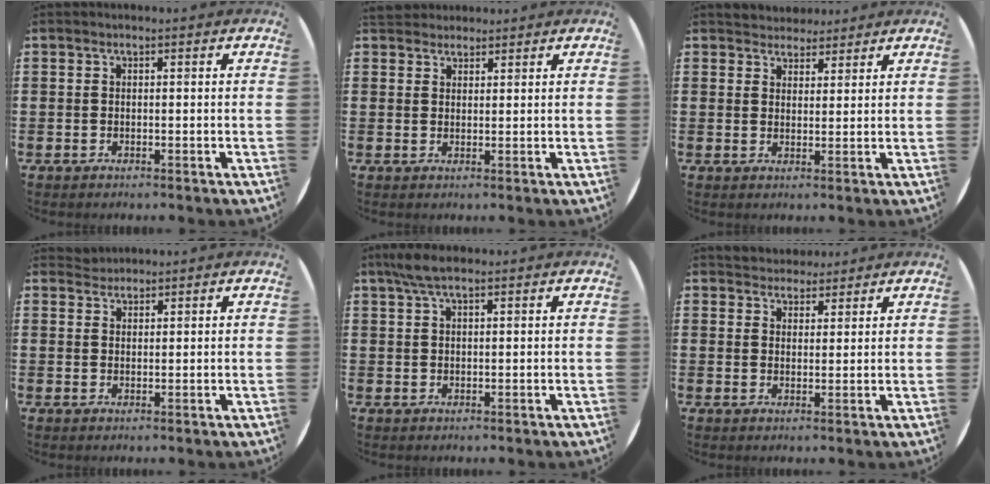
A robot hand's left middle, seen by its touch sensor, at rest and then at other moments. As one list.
[{"total": 2.3, "force": [2.2, 0.8, -0.1], "torque": [-0.002, 0.002, 0.043]}, {"total": 3.0, "force": [2.9, 1.0, -0.2], "torque": [-0.004, -0.004, 0.054]}, {"total": 1.6, "force": [1.6, 0.4, -0.2], "torque": [0.001, 0.004, 0.032]}, {"total": 3.4, "force": [2.2, 0.9, 2.4], "torque": [-0.052, 0.006, 0.040]}, {"total": 3.2, "force": [3.0, 1.1, -0.1], "torque": [-0.006, -0.006, 0.058]}]